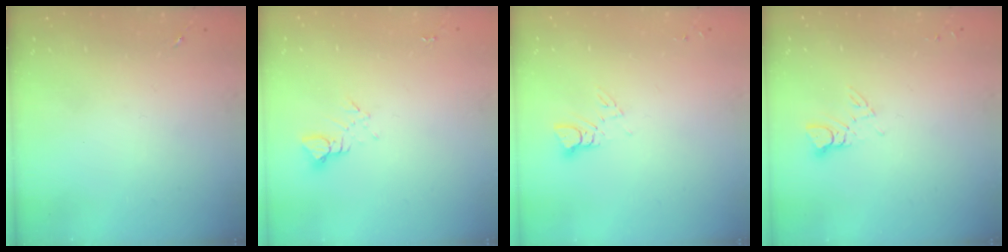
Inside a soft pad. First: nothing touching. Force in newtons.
{"total": 3.8, "press": 3.8, "slide": 0.4}
{"total": 3.2, "press": 3.2, "slide": 0.3}
{"total": 4.5, "press": 4.5, "slide": 0.5}